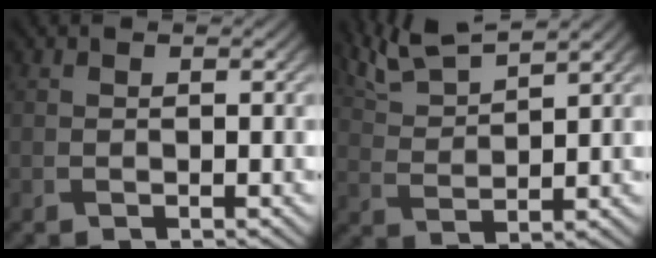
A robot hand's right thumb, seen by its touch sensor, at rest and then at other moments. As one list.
[{"total": 6.7, "force": [5.6, 1.1, 3.4], "torque": [-0.083, 0.015, 0.115]}]